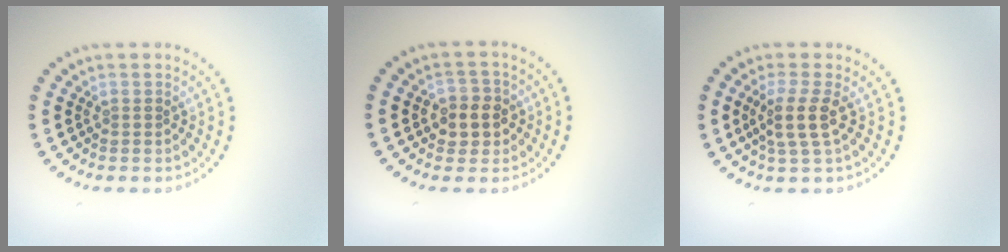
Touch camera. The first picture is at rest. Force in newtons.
{"total": 2.7, "press": 2.6, "slide": 0.7}
{"total": 2.7, "press": 2.3, "slide": 1.6}